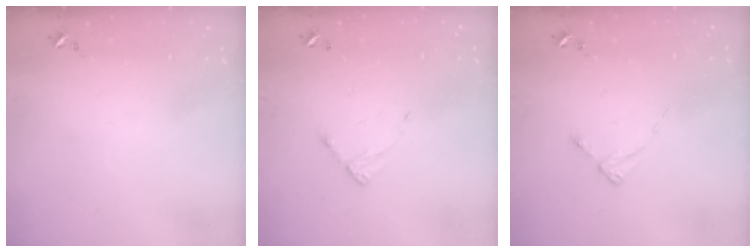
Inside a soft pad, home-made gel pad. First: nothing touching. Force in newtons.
{"total": 4.3, "press": 4.3, "slide": 0.2}
{"total": 2.2, "press": 2.2, "slide": 0.4}